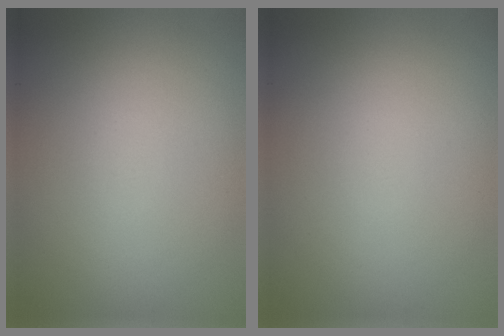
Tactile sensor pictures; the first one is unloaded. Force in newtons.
{"total": 0.0}